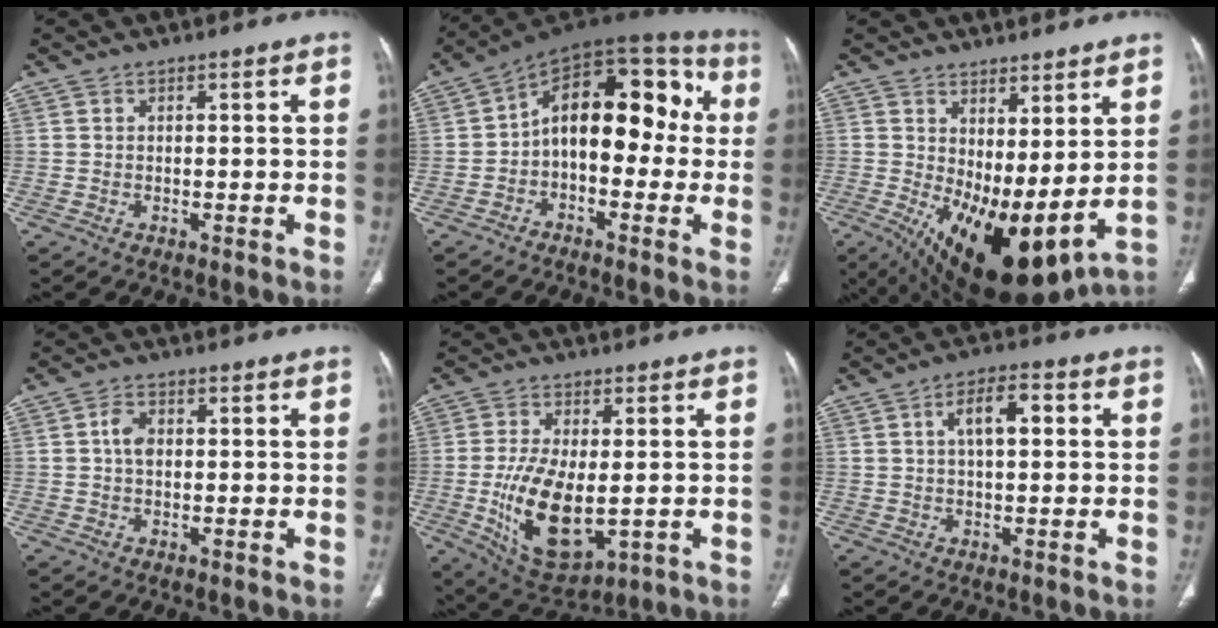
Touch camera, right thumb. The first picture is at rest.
{"total": 17.3, "force": [-0.1, 10.1, 14.0], "torque": [-0.160, 0.058, -0.017]}
{"total": 16.0, "force": [1.4, 6.6, 14.5], "torque": [-0.246, -0.032, 0.046]}
{"total": 3.2, "force": [0.4, 2.1, 2.4], "torque": [-0.047, 0.006, 0.003]}
{"total": 14.3, "force": [-2.1, 7.1, 12.3], "torque": [-0.220, -0.018, -0.014]}
{"total": 6.7, "force": [1.5, 3.0, 5.7], "torque": [-0.094, 0.014, 0.022]}